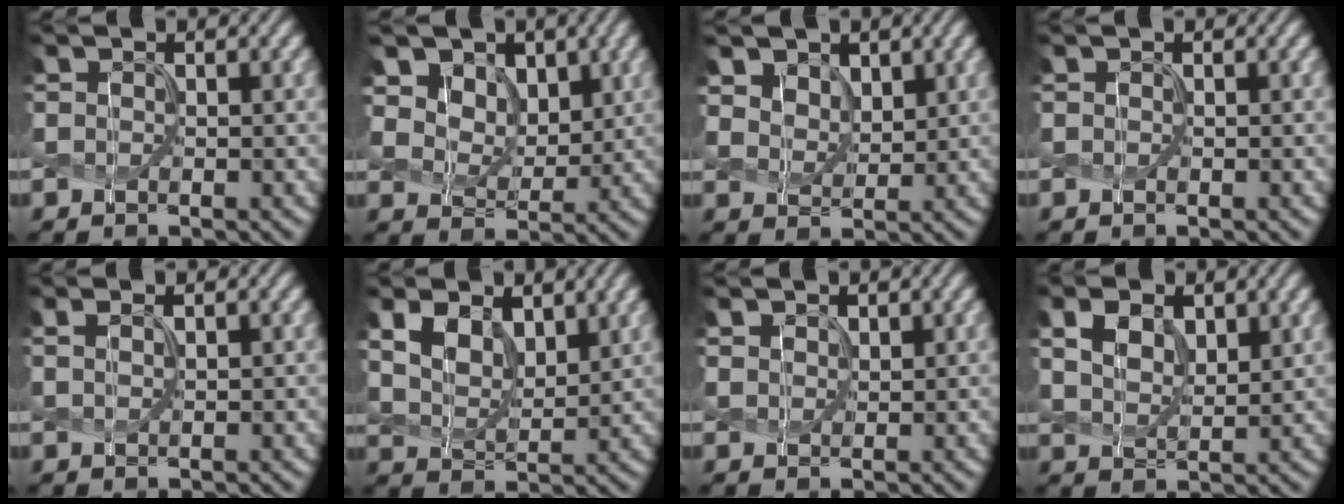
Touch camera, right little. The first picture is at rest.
{"total": 7.4, "force": [4.3, 5.3, 3.0], "torque": [-0.086, -0.009, 0.078]}
{"total": 3.7, "force": [2.5, 2.4, 1.4], "torque": [-0.052, -0.010, 0.054]}
{"total": 0.0}
{"total": 1.1, "force": [0.7, 0.3, 0.8], "torque": [-0.018, 0.004, 0.016]}
{"total": 4.6, "force": [2.5, 2.6, 2.8], "torque": [-0.068, -0.008, 0.047]}
{"total": 1.4, "force": [1.2, 0.7, 0.2], "torque": [-0.007, 0.002, 0.026]}
{"total": 3.7, "force": [2.0, 2.0, 2.4], "torque": [-0.053, 0.000, 0.042]}